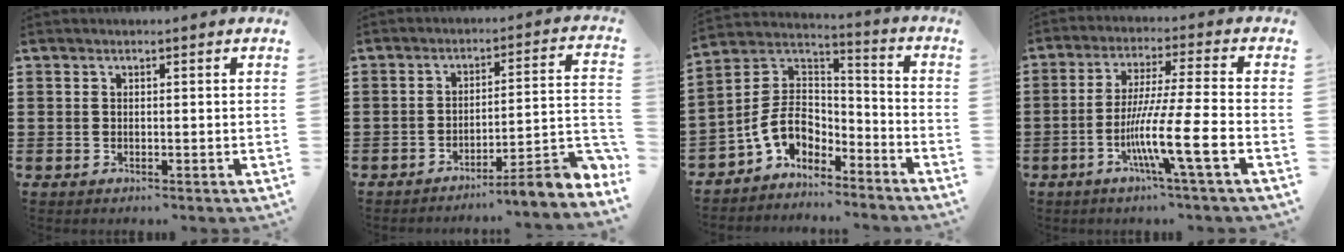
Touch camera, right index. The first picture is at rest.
{"total": 6.7, "force": [-4.3, 0.1, 5.1], "torque": [-0.074, -0.021, -0.083]}
{"total": 7.2, "force": [-3.5, 5.0, 3.9], "torque": [-0.106, -0.005, -0.074]}
{"total": 11.5, "force": [-4.3, 0.1, 10.6], "torque": [-0.203, -0.012, -0.085]}